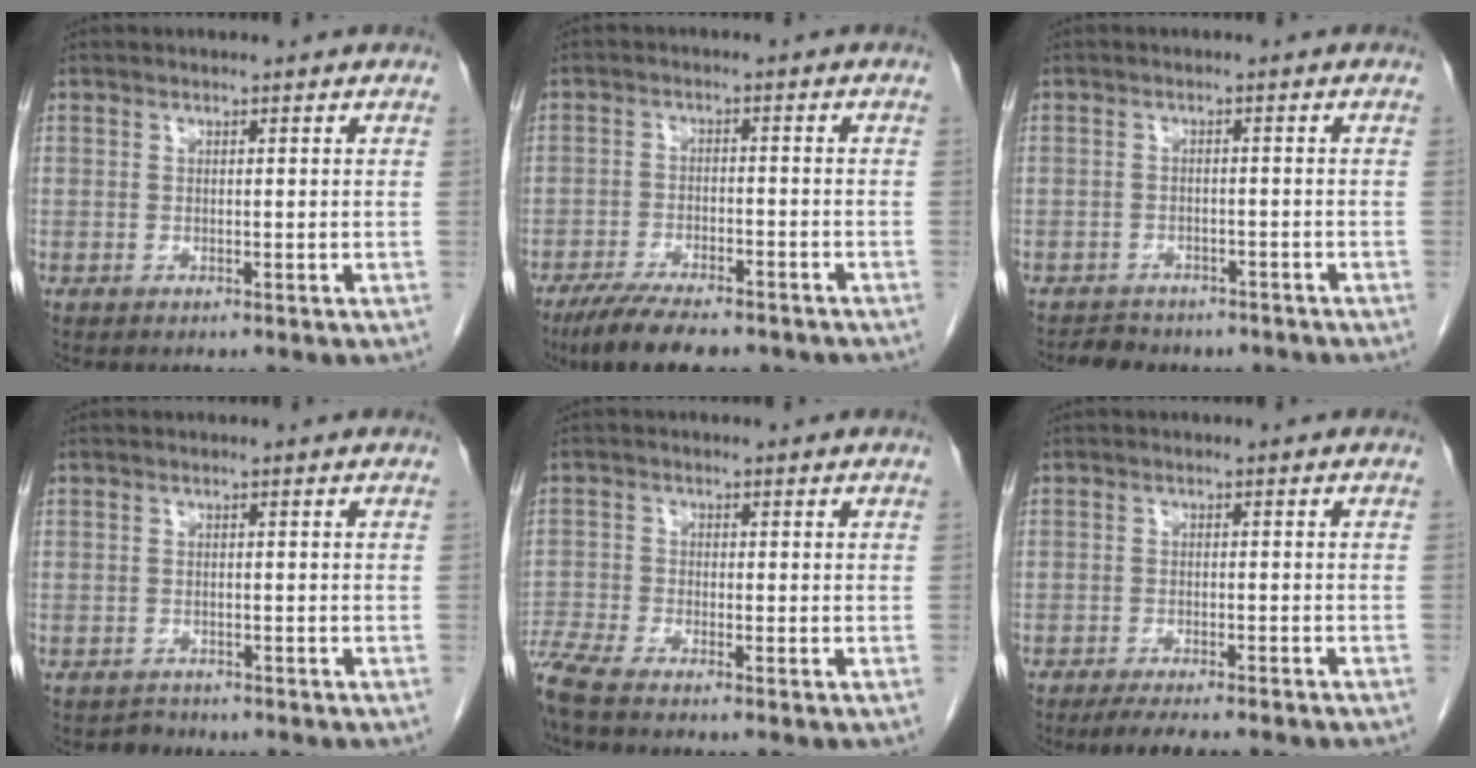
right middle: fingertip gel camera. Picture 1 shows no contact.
{"total": 11.9, "force": [-9.4, 3.2, 6.5], "torque": [-0.099, -0.015, -0.142]}
{"total": 5.8, "force": [-4.9, 2.7, 1.4], "torque": [-0.028, 0.003, -0.060]}
{"total": 1.3, "force": [-1.1, 0.4, -0.5], "torque": [0.004, -0.003, -0.018]}
{"total": 4.4, "force": [-4.0, -0.5, 1.8], "torque": [-0.045, -0.010, -0.081]}
{"total": 8.3, "force": [-7.0, 1.0, 4.3], "torque": [-0.055, -0.012, -0.099]}